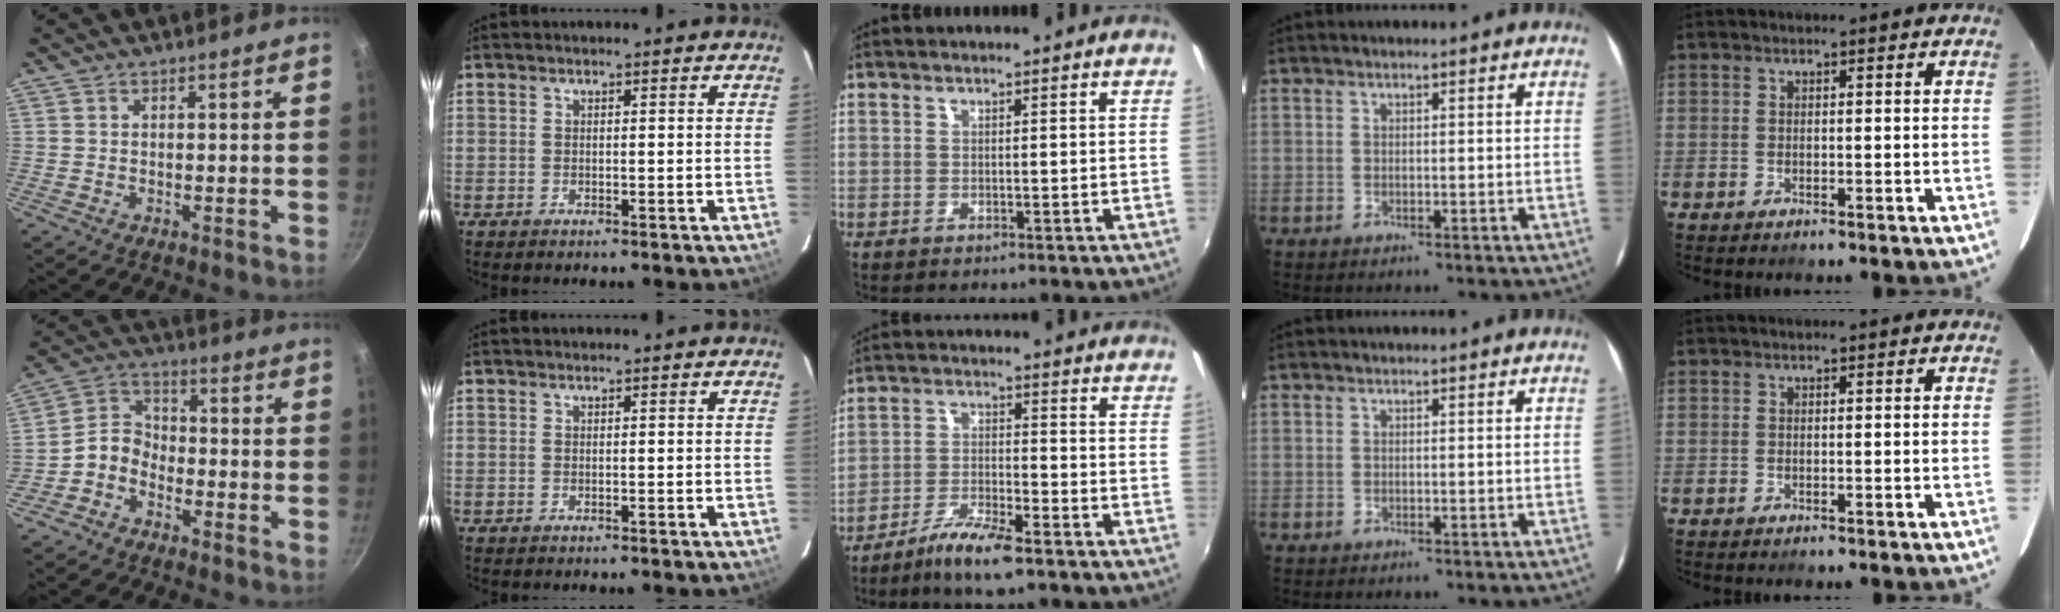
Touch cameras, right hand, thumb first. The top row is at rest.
{"thumb": {"total": 5.1, "force": [-2.8, 3.8, 1.8], "torque": [-0.017, 0.040, -0.070]}, "middle": {"total": 7.8, "force": [-6.0, 0.9, 4.9], "torque": [-0.110, -0.006, -0.115]}}